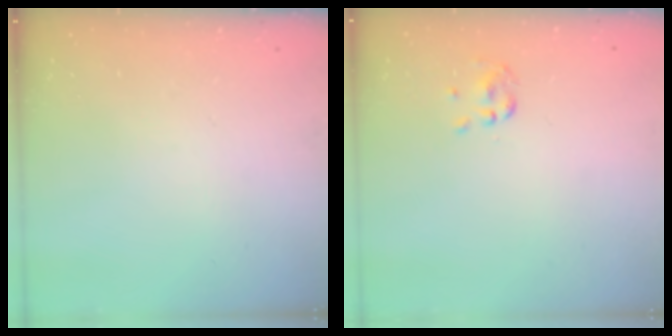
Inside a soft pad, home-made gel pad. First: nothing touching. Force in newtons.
{"total": 2.0, "press": 1.9, "slide": 0.5}